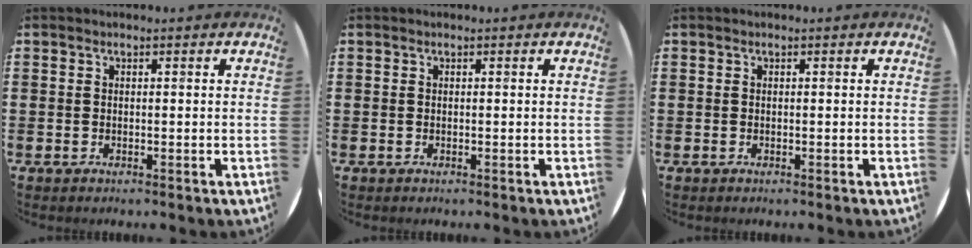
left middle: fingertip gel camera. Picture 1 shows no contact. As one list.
[{"total": 0.0}, {"total": 0.0}]